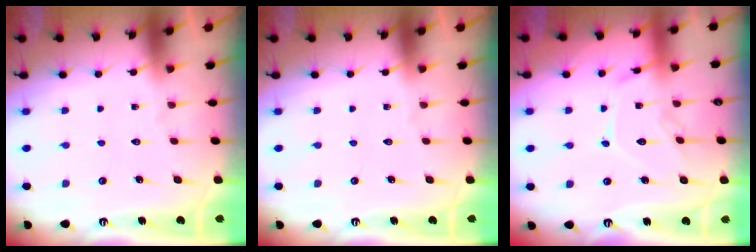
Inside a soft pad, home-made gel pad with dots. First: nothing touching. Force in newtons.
{"total": 0.0}
{"total": 12.1, "press": 12.0, "slide": 0.4}